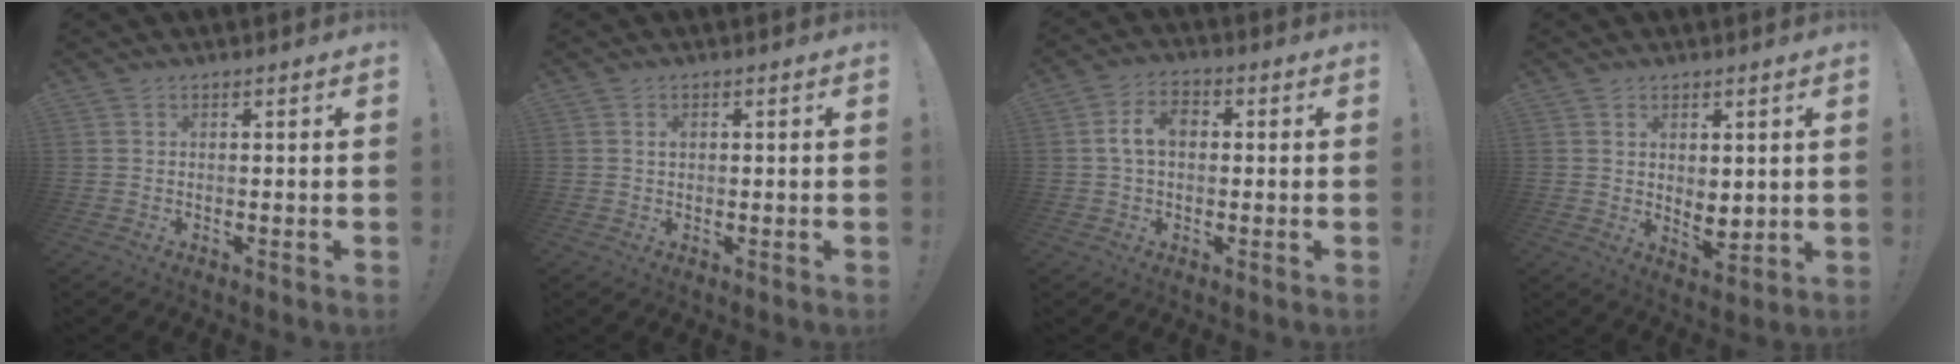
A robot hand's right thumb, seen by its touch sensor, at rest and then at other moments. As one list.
[{"total": 1.3, "force": [0.3, 1.1, 0.6], "torque": [0.001, -0.001, 0.002]}, {"total": 7.5, "force": [0.7, 5.1, 5.5], "torque": [-0.099, 0.014, 0.012]}, {"total": 4.4, "force": [1.0, 3.3, 2.8], "torque": [-0.023, -0.014, 0.020]}]